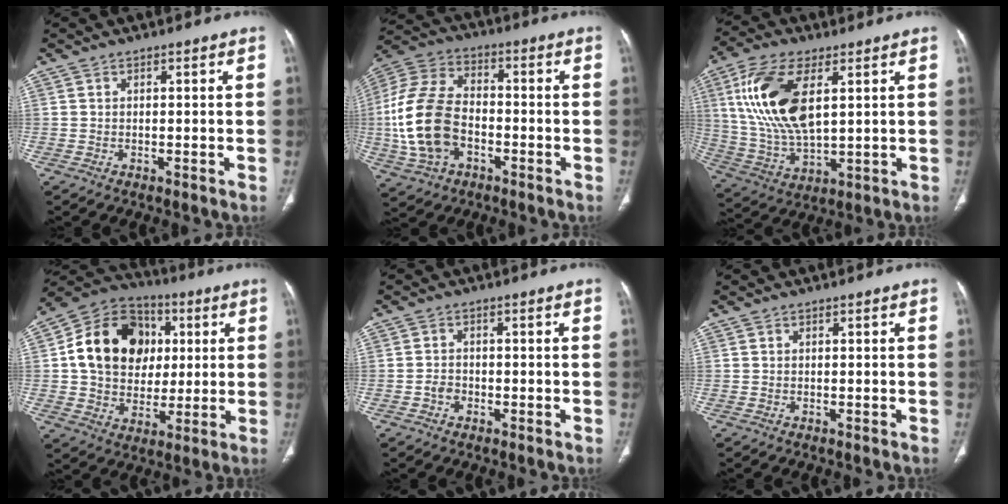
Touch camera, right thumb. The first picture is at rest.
{"total": 17.3, "force": [-3.5, 11.3, 12.6], "torque": [-0.269, 0.024, -0.065]}
{"total": 17.4, "force": [5.1, 8.2, 14.5], "torque": [-0.295, -0.015, 0.103]}
{"total": 18.8, "force": [3.1, 15.3, 10.5], "torque": [-0.152, 0.016, 0.054]}
{"total": 2.0, "force": [-0.9, 1.6, 0.9], "torque": [-0.010, 0.011, -0.018]}
{"total": 0.0}